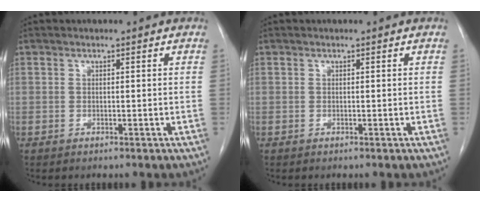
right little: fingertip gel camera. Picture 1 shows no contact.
{"total": 0.0}